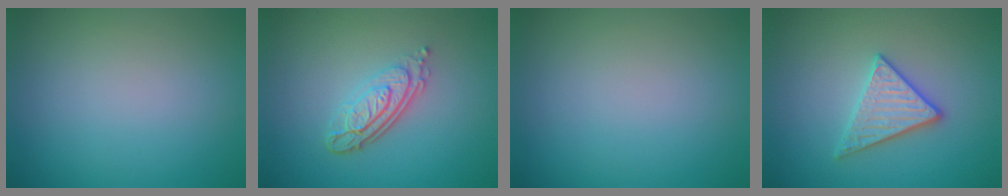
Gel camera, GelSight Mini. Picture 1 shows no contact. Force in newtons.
{"total": 4.3, "press": 3.0, "slide": 3.1}
{"total": 0.0}
{"total": 3.0, "press": 2.9, "slide": 0.6}